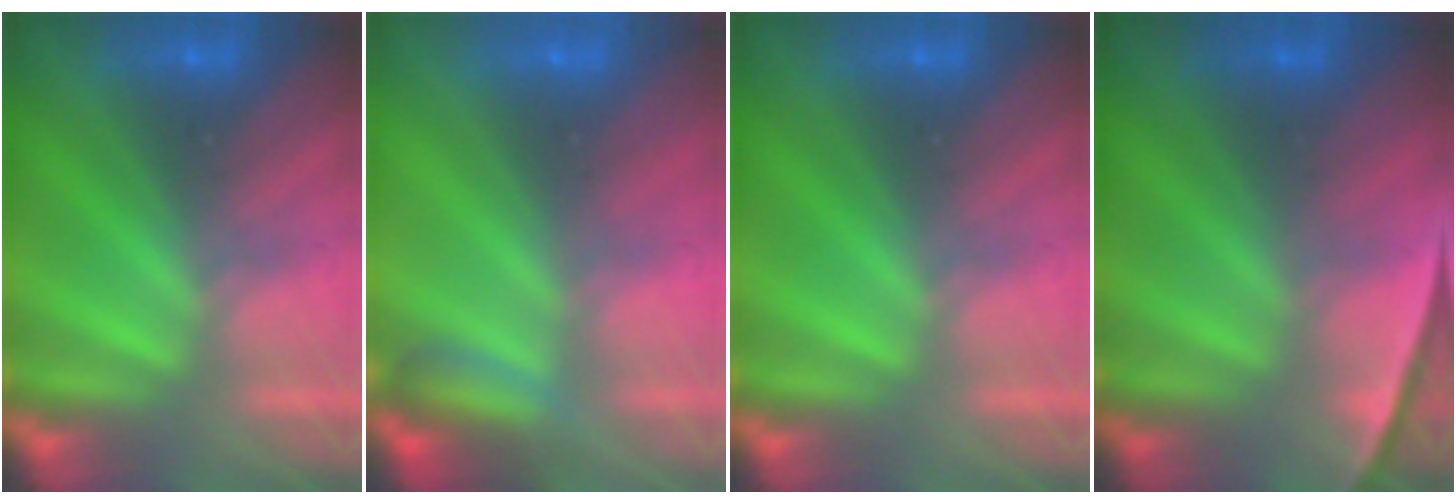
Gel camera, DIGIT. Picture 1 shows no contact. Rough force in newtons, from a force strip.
{"total": 2.8}
{"total": 0.0}
{"total": 2.4}